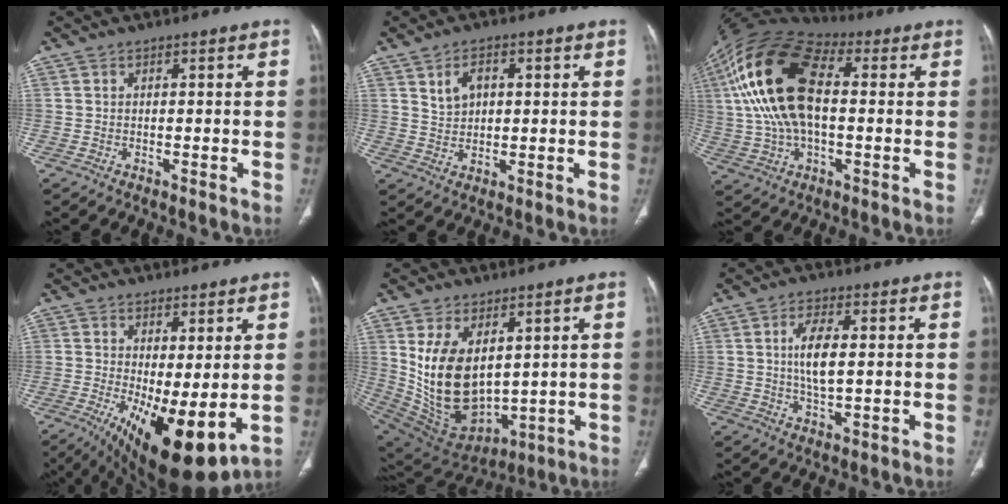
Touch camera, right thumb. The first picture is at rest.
{"total": 4.9, "force": [1.8, 3.2, 3.2], "torque": [-0.043, -0.004, 0.039]}
{"total": 20.7, "force": [2.8, 11.0, 17.3], "torque": [-0.346, 0.022, 0.043]}
{"total": 13.7, "force": [-2.0, 4.9, 12.7], "torque": [-0.206, -0.024, -0.010]}
{"total": 17.2, "force": [3.6, 10.4, 13.2], "torque": [-0.228, -0.025, 0.107]}
{"total": 6.9, "force": [0.8, 2.7, 6.3], "torque": [-0.121, -0.005, 0.013]}